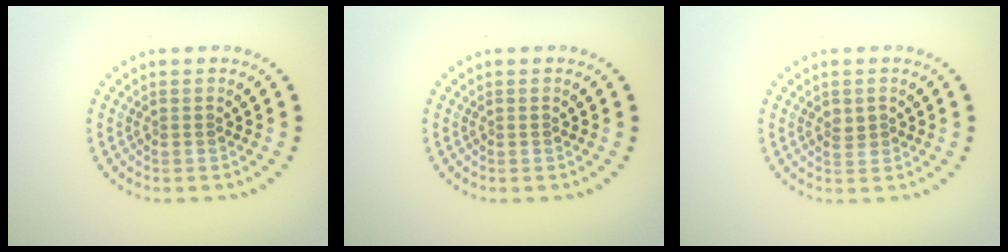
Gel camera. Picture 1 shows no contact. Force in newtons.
{"total": 0.0}
{"total": 1.1, "press": 1.0, "slide": 0.3}